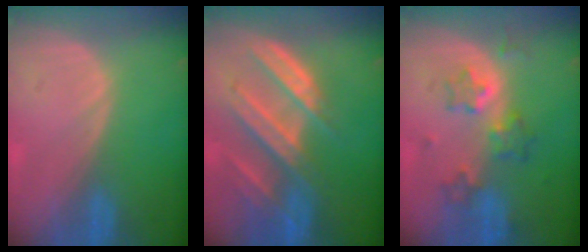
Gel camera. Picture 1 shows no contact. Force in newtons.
{"total": 9.3, "press": 8.3, "slide": 4.4}
{"total": 6.1, "press": 5.8, "slide": 1.8}